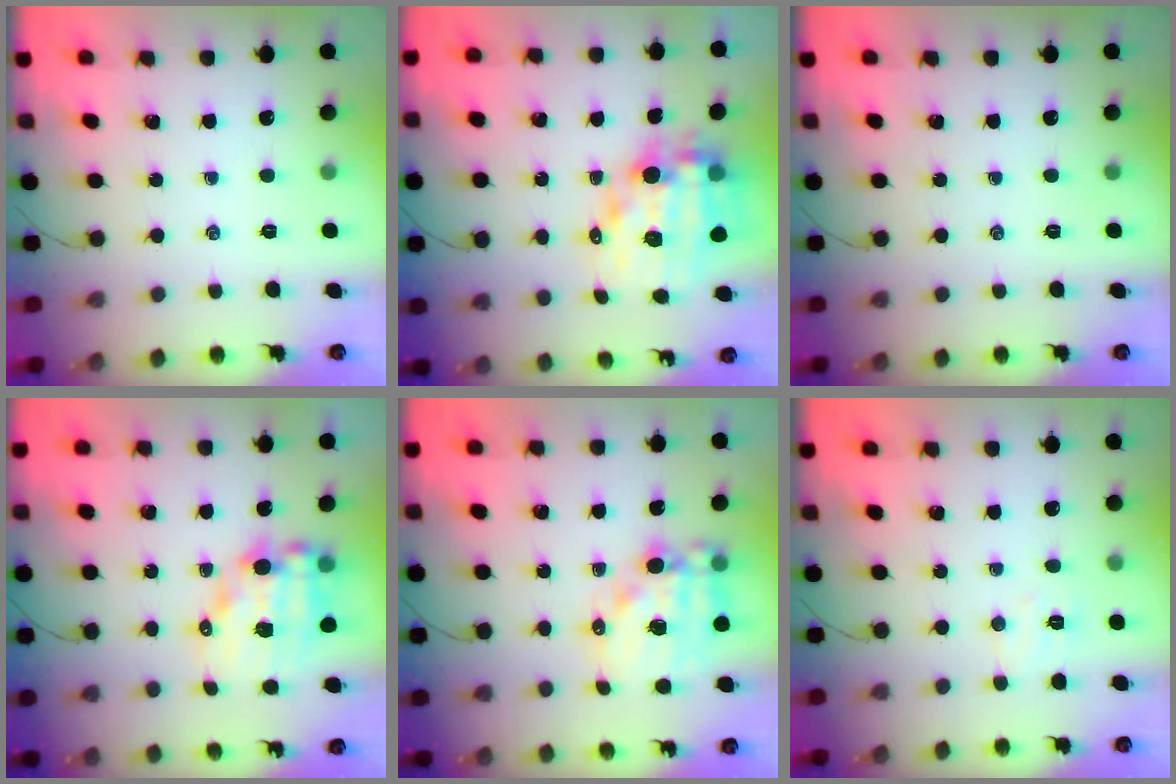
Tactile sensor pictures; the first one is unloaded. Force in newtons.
{"total": 14.1, "press": 13.6, "slide": 3.5}
{"total": 0.0}
{"total": 11.3, "press": 10.9, "slide": 2.8}
{"total": 15.2, "press": 14.8, "slide": 3.5}
{"total": 4.0, "press": 3.9, "slide": 0.7}